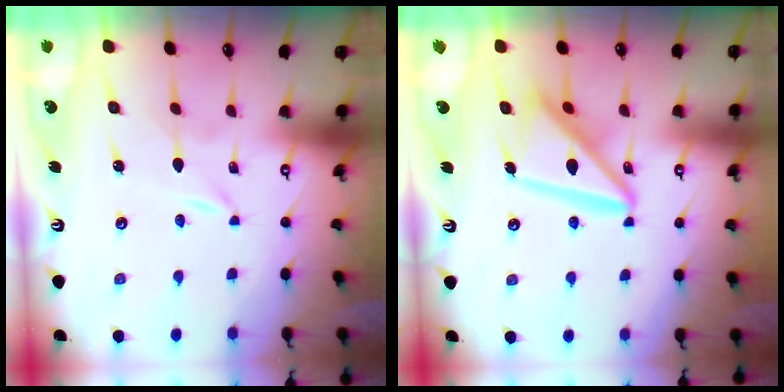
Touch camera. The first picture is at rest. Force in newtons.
{"total": 14.7, "press": 14.6, "slide": 1.5}